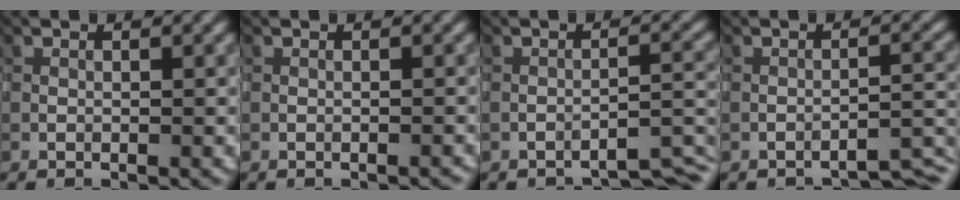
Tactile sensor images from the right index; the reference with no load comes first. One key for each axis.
{"total": 0.6, "fx": -0.6, "fy": 0.1, "fz": 0.0, "tx": -0.002, "ty": 0.001, "tz": -0.008}
{"total": 4.0, "fx": -3.7, "fy": 0.1, "fz": 1.4, "tx": -0.018, "ty": 0.002, "tz": -0.051}
{"total": 3.4, "fx": -3.2, "fy": 0.1, "fz": 1.2, "tx": -0.014, "ty": 0.003, "tz": -0.046}